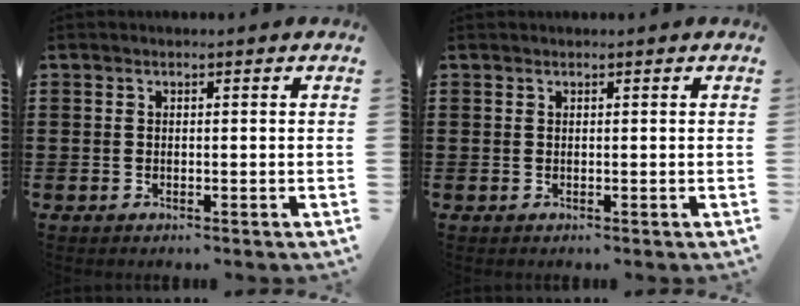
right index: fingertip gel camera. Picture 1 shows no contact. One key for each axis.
{"total": 0.0}